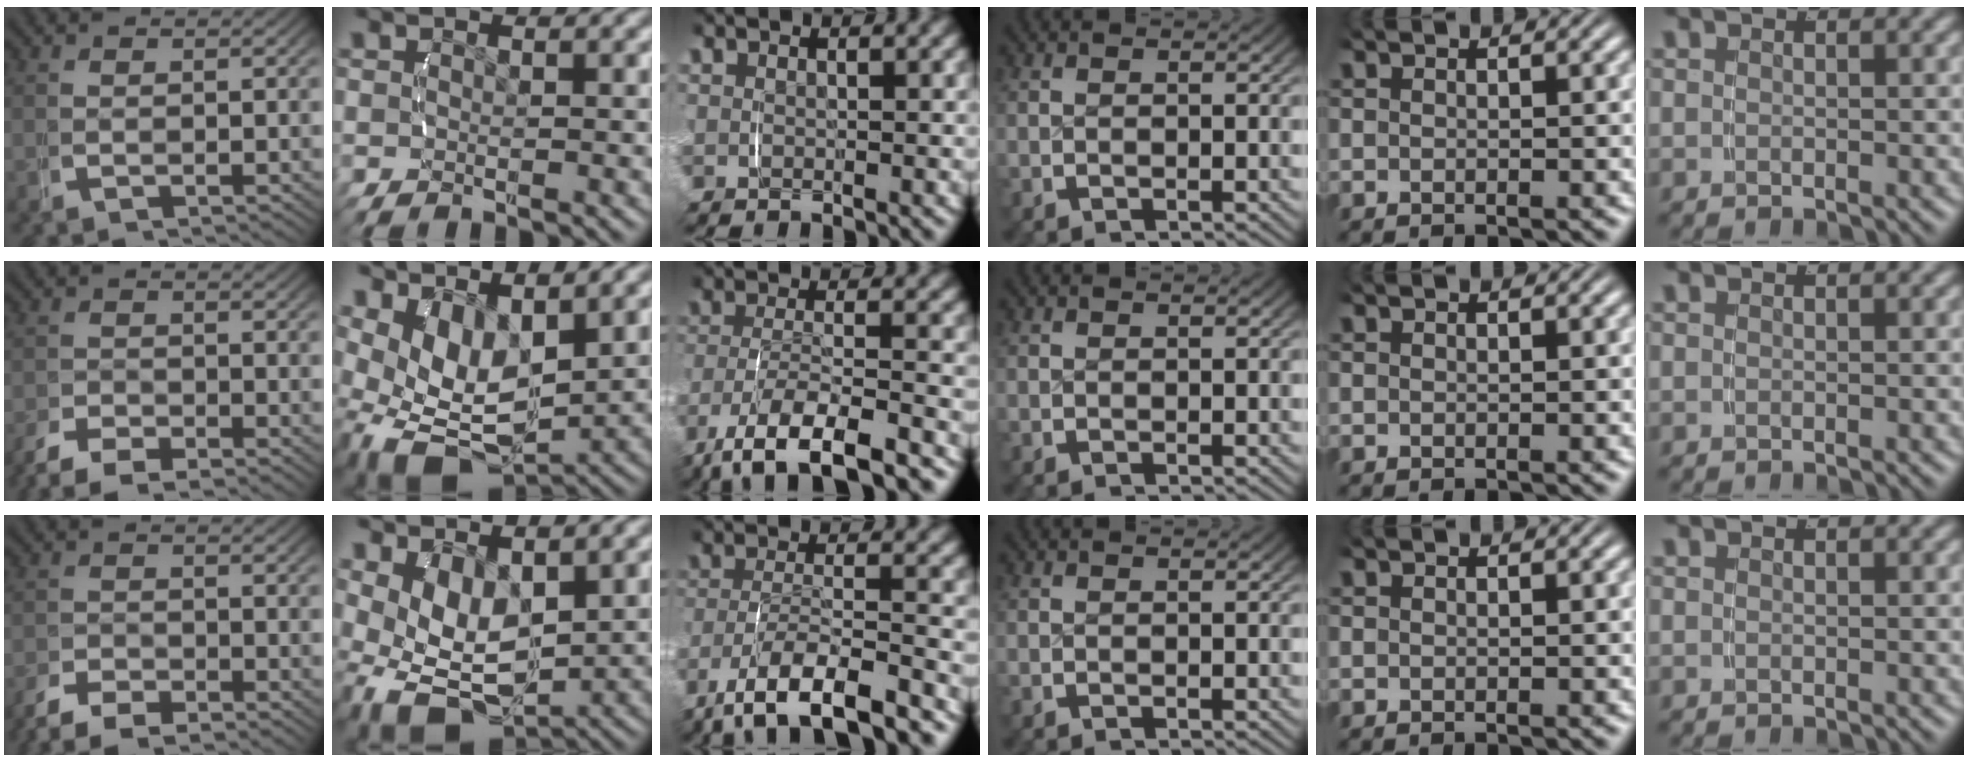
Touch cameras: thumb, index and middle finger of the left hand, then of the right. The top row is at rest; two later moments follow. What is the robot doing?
{"motion": "lift_and_place", "object": "toothpaste"}